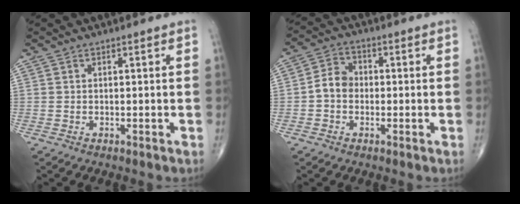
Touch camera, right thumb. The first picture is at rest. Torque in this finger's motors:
{"motor_torque": [0.89, 1.01, 0.68, -0.16, 0.04]}